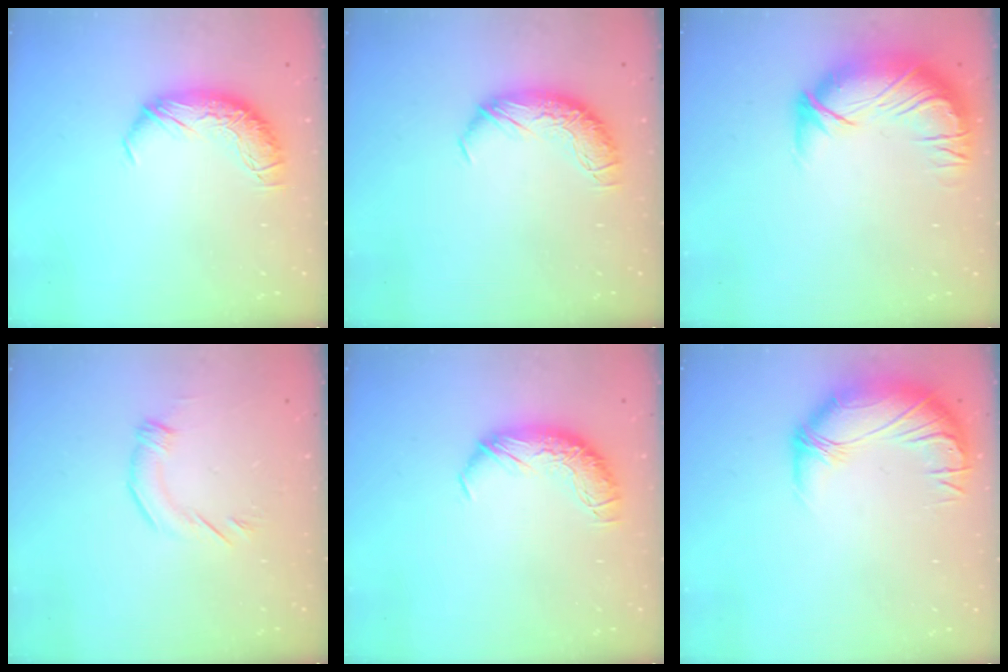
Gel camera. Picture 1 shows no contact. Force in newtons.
{"total": 0.0}
{"total": 2.8, "press": 0.4, "slide": 2.8}
{"total": 2.7, "press": 2.4, "slide": 1.1}
{"total": 0.0}
{"total": 2.8, "press": 0.8, "slide": 2.7}